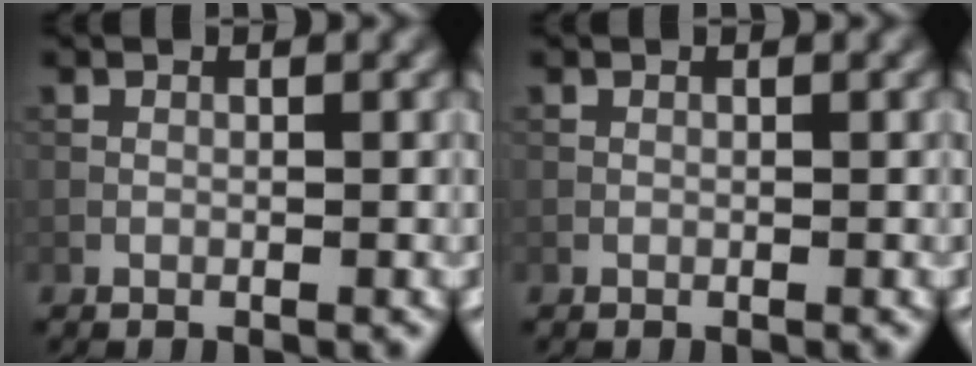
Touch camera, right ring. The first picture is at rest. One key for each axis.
{"total": 0.0}